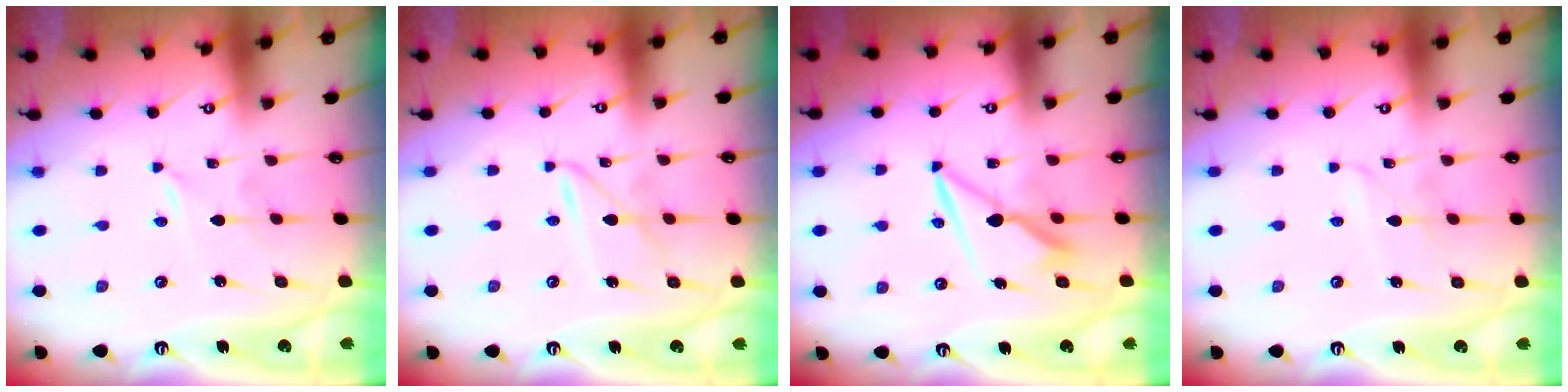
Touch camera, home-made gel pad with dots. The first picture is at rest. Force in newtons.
{"total": 4.5, "press": 4.5, "slide": 0.4}
{"total": 9.4, "press": 9.4, "slide": 1.2}
{"total": 2.7, "press": 2.7, "slide": 0.3}